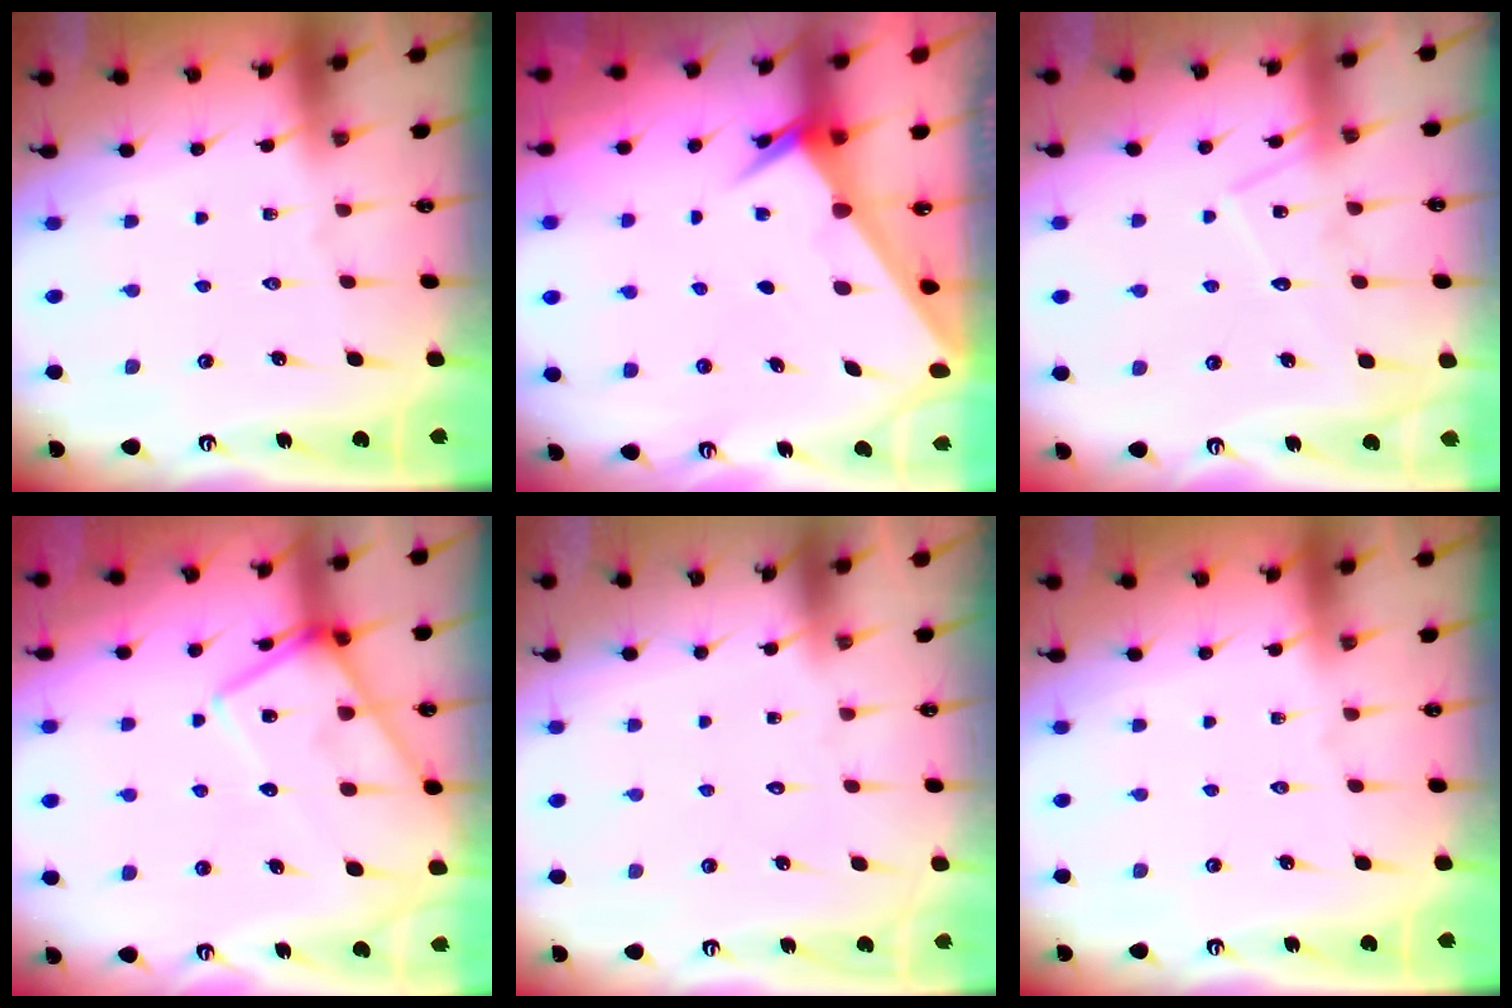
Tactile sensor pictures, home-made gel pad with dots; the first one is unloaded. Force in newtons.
{"total": 2.6, "press": 2.6, "slide": 0.2}
{"total": 11.4, "press": 11.3, "slide": 0.7}
{"total": 14.1, "press": 14.1, "slide": 1.4}
{"total": 1.6, "press": 1.6, "slide": 0.0}
{"total": 0.0}